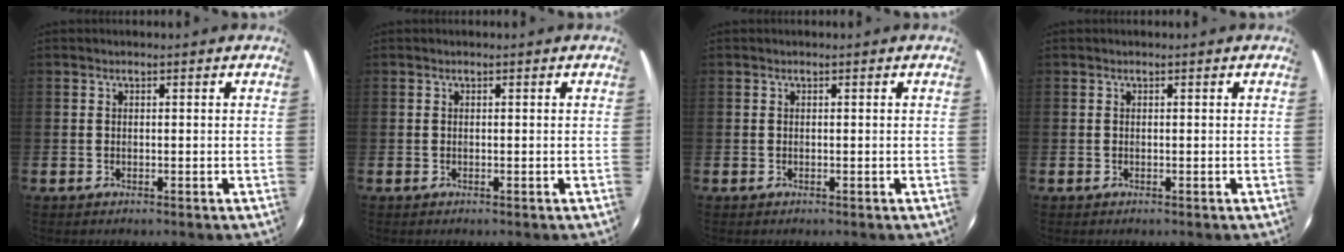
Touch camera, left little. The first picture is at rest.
{"total": 0.0}
{"total": 0.0}
{"total": 0.0}